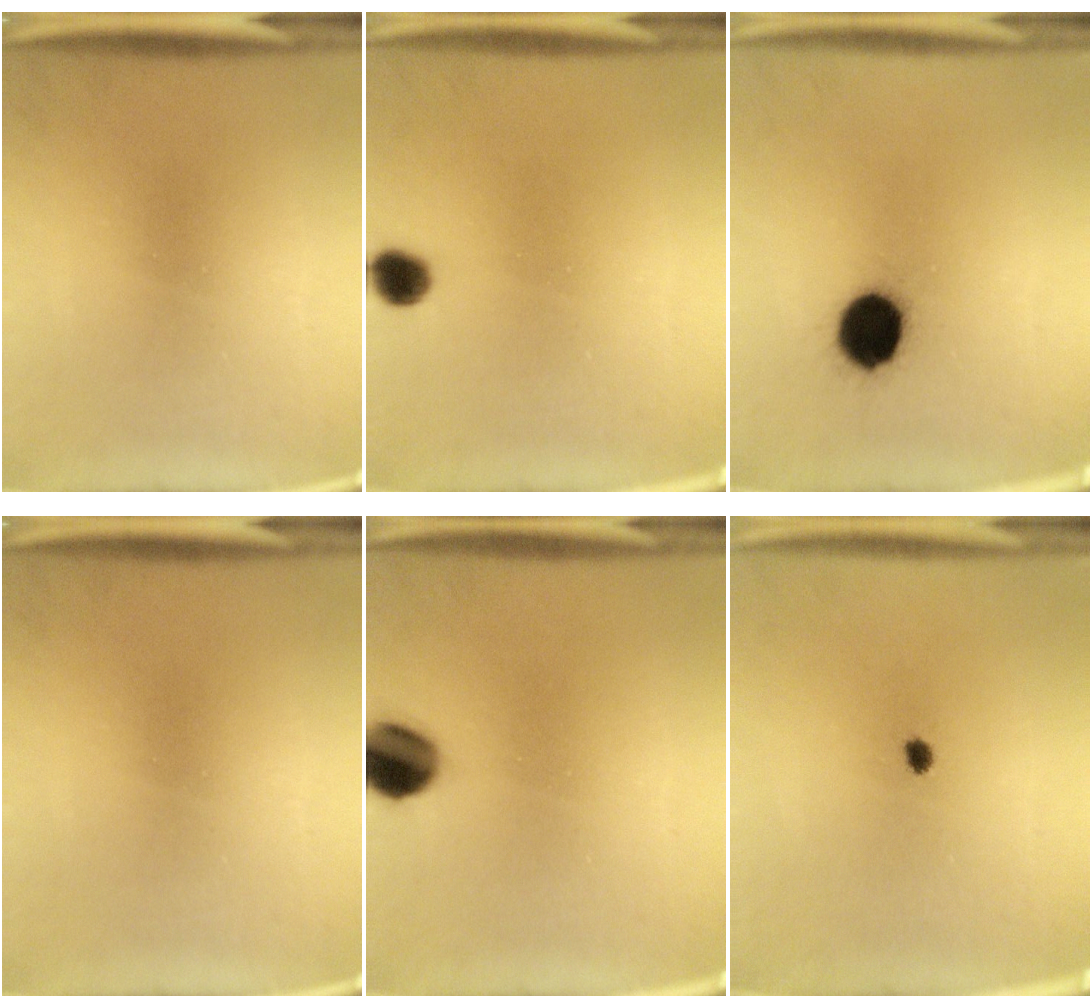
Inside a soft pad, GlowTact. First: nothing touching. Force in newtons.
{"total": 3.7}
{"total": 11.1}
{"total": 0.0}
{"total": 9.0}
{"total": 1.5}